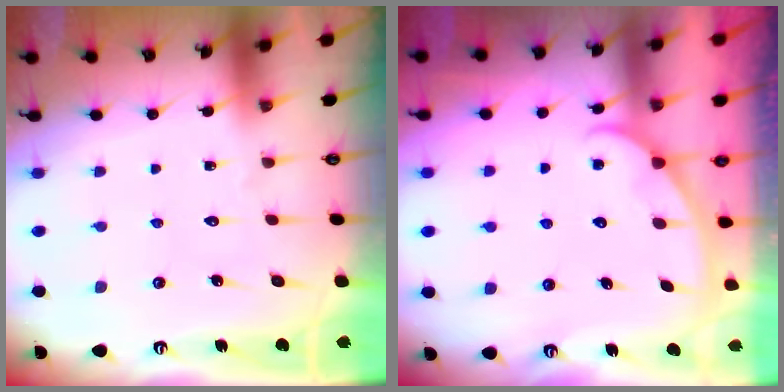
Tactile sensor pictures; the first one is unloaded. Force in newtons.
{"total": 1.9, "press": 1.9, "slide": 0.2}